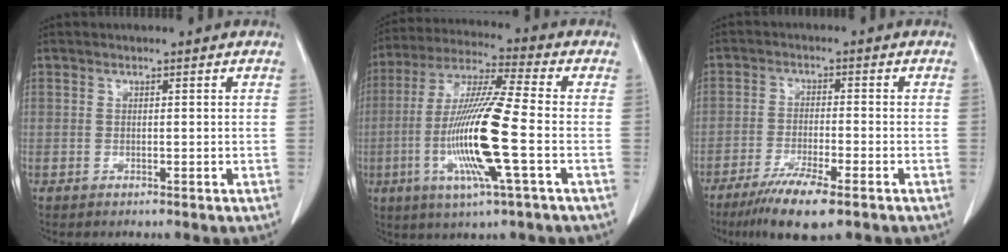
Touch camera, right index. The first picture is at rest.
{"total": 15.8, "force": [-3.5, 0.2, 15.4], "torque": [-0.313, -0.013, -0.074]}
{"total": 8.4, "force": [-5.7, 0.8, 6.2], "torque": [-0.107, -0.020, -0.093]}